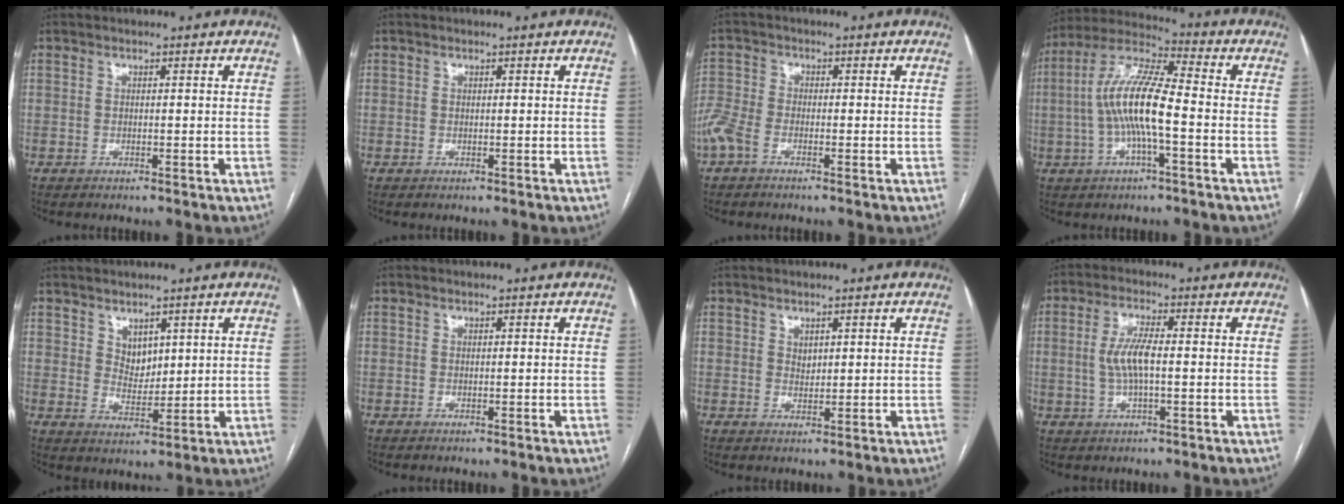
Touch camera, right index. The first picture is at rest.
{"total": 0.0}
{"total": 4.3, "force": [-2.5, 2.1, 2.9], "torque": [-0.087, 0.006, -0.056]}
{"total": 12.2, "force": [-1.7, 2.1, 11.9], "torque": [-0.243, 0.017, -0.036]}
{"total": 3.8, "force": [2.1, 2.5, 1.9], "torque": [-0.031, -0.003, 0.048]}
{"total": 0.0}
{"total": 1.4, "force": [0.8, 0.9, 0.8], "torque": [-0.011, -0.003, 0.020]}
{"total": 5.5, "force": [0.0, 1.1, 5.4], "torque": [-0.119, 0.001, -0.001]}